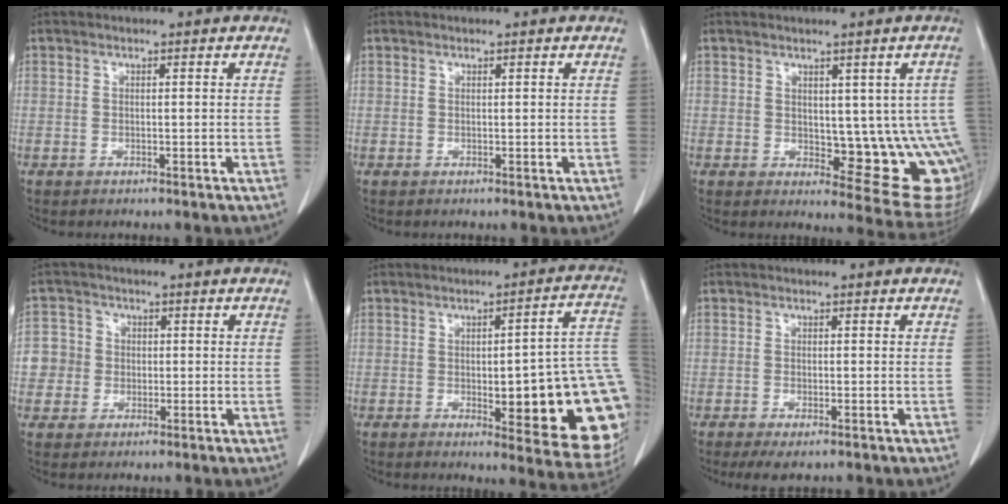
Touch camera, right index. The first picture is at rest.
{"total": 0.0}
{"total": 9.5, "force": [0.7, 5.0, 8.0], "torque": [-0.070, -0.008, 0.018]}
{"total": 4.8, "force": [-0.3, 4.8, 0.4], "torque": [-0.001, 0.019, -0.006]}
{"total": 21.1, "force": [-3.4, 4.8, 20.2], "torque": [-0.162, 0.020, -0.023]}
{"total": 3.1, "force": [-1.9, 0.9, 2.2], "torque": [-0.036, -0.006, -0.028]}